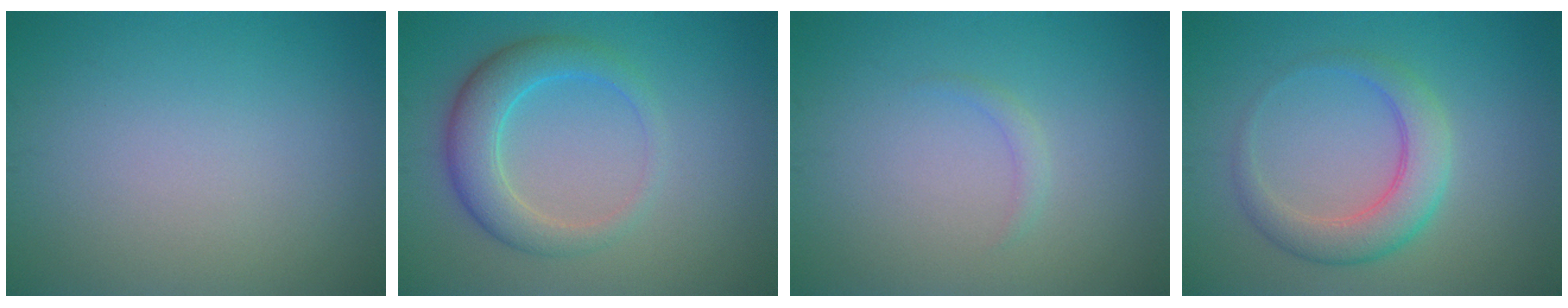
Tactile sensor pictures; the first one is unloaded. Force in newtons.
{"total": 4.4, "press": 4.4, "slide": 0.1}
{"total": 0.8, "press": 0.8, "slide": 0.0}
{"total": 4.1, "press": 4.0, "slide": 0.3}